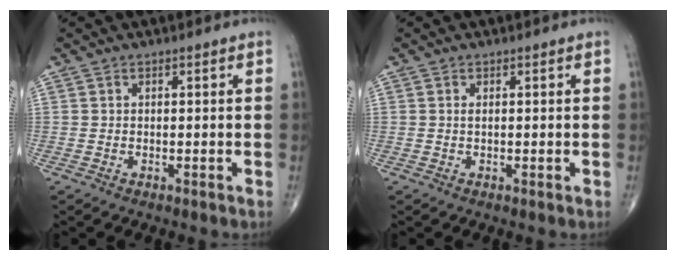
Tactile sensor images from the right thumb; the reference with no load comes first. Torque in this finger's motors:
{"motor_torque": [0.59, -0.06, -0.02, -0.19, 0.07]}